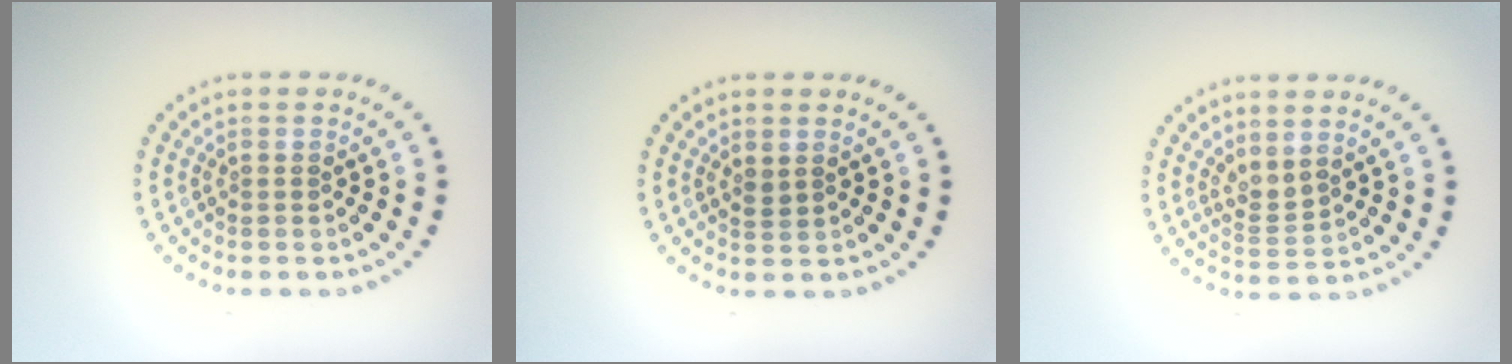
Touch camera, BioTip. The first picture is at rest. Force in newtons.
{"total": 0.8, "press": 0.7, "slide": 0.4}
{"total": 1.6, "press": 1.1, "slide": 1.1}